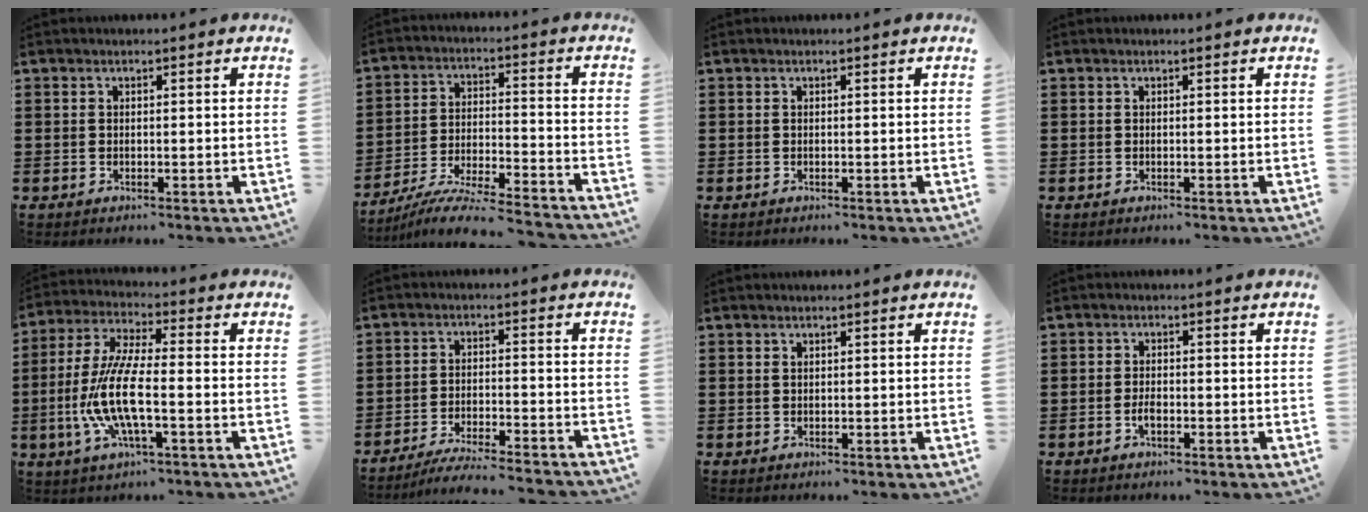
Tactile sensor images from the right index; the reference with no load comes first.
{"total": 7.9, "force": [-7.5, -0.4, 2.4], "torque": [-0.049, -0.004, -0.150]}
{"total": 0.0}
{"total": 0.0}
{"total": 9.9, "force": [-2.8, 2.4, 9.2], "torque": [-0.216, -0.017, -0.062]}
{"total": 5.1, "force": [-4.9, -0.3, 1.4], "torque": [-0.032, -0.011, -0.097]}
{"total": 0.6, "force": [0.4, 0.4, 0.2], "torque": [-0.005, 0.002, 0.007]}
{"total": 1.7, "force": [-0.7, 0.8, 1.4], "torque": [-0.028, -0.004, -0.012]}